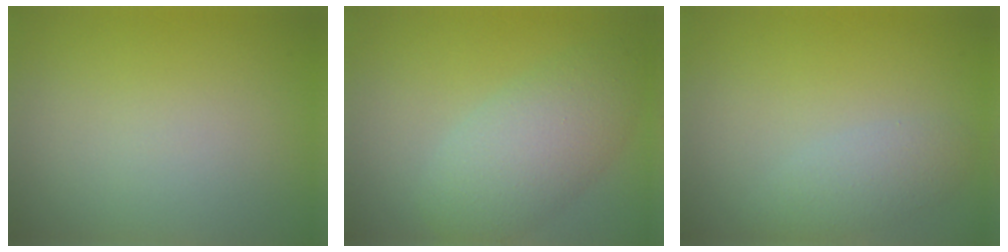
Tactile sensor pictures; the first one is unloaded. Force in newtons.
{"total": 5.4, "press": 5.4, "slide": 0.2}
{"total": 2.3, "press": 2.3, "slide": 0.2}